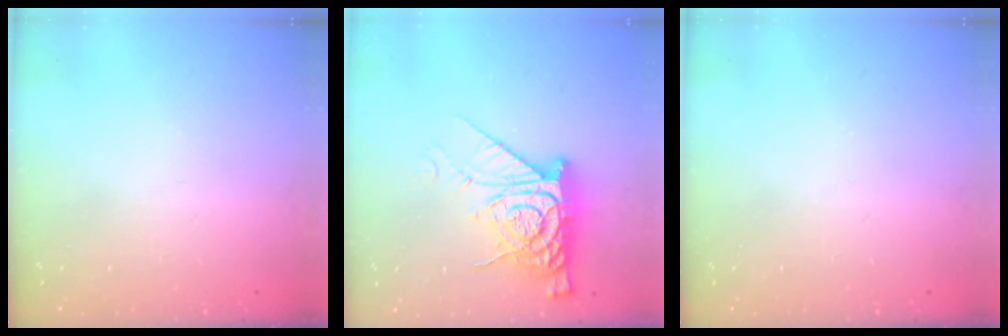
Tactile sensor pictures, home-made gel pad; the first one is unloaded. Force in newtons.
{"total": 13.0, "press": 12.9, "slide": 1.0}
{"total": 0.0}